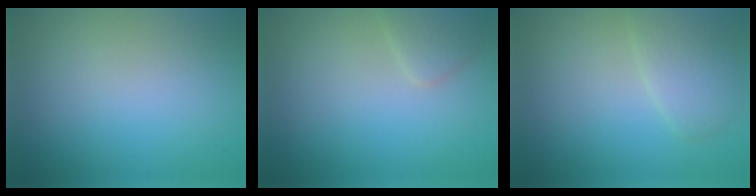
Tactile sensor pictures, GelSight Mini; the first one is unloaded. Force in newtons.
{"total": 1.6, "press": 1.6, "slide": 0.1}
{"total": 2.6, "press": 2.6, "slide": 0.2}